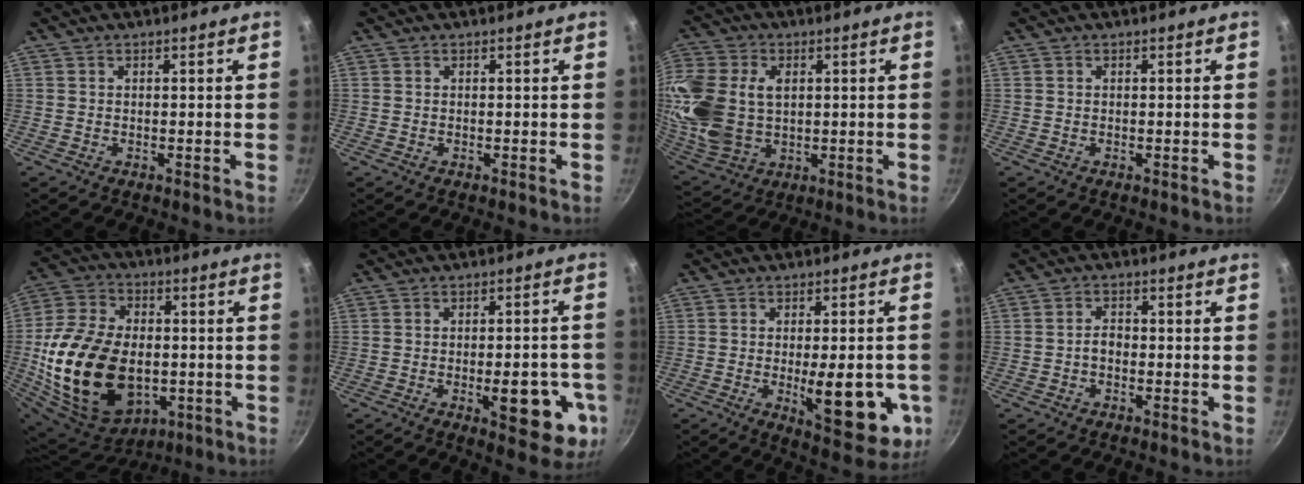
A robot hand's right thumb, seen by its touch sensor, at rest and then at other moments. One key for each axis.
{"total": 0.0}
{"total": 20.0, "fx": 2.8, "fy": 14.5, "fz": 13.6, "tx": -0.308, "ty": -0.003, "tz": 0.062}
{"total": 0.0}
{"total": 26.6, "fx": -3.2, "fy": 17.6, "fz": 19.6, "tx": -0.377, "ty": 0.009, "tz": -0.041}
{"total": 12.6, "fx": -3.8, "fy": 5.1, "fz": 10.9, "tx": -0.107, "ty": 0.009, "tz": -0.044}
{"total": 15.6, "fx": -3.4, "fy": 5.8, "fz": 14.1, "tx": -0.155, "ty": -0.011, "tz": -0.036}
{"total": 2.4, "fx": -0.8, "fy": 1.6, "fz": 1.6, "tx": -0.018, "ty": 0.016, "tz": -0.016}